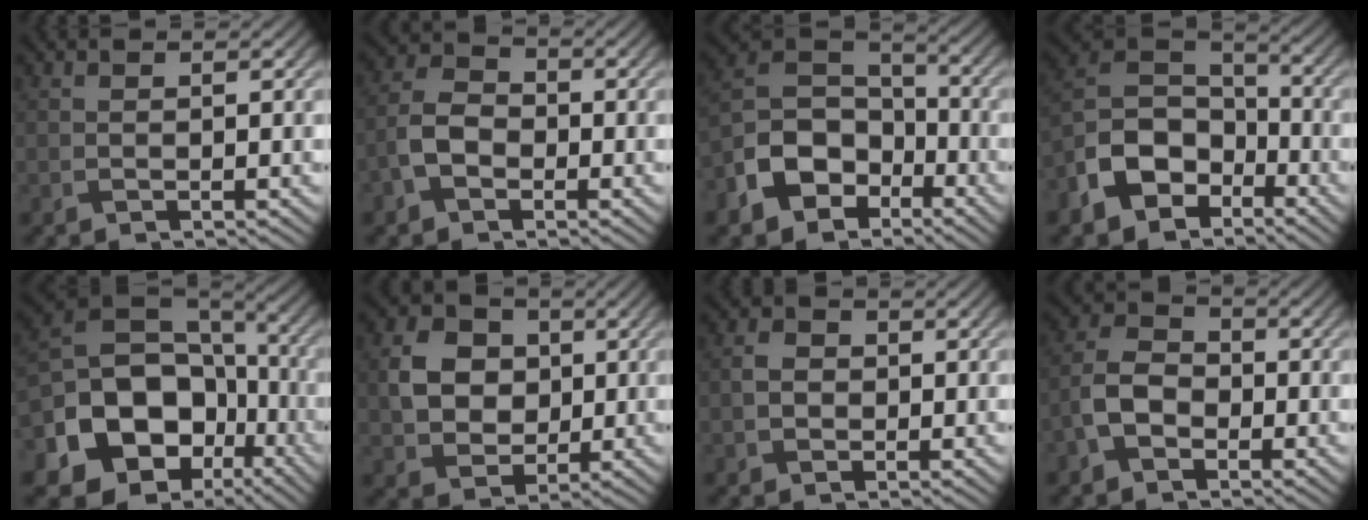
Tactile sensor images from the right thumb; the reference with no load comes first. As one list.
[{"total": 5.0, "force": [-2.0, 3.5, 3.1], "torque": [-0.070, 0.004, -0.048]}, {"total": 11.2, "force": [-5.7, 7.7, 5.8], "torque": [-0.138, -0.019, -0.123]}, {"total": 11.1, "force": [-5.7, 7.5, 5.8], "torque": [-0.135, -0.015, -0.126]}, {"total": 19.4, "force": [-5.8, 15.4, 10.3], "torque": [-0.225, -0.038, -0.094]}, {"total": 6.7, "force": [0.7, 5.7, 3.5], "torque": [-0.082, 0.006, 0.004]}, {"total": 2.2, "force": [-0.4, 1.8, 1.1], "torque": [-0.023, -0.001, -0.013]}, {"total": 5.7, "force": [-2.3, 3.9, 3.5], "torque": [-0.081, 0.004, -0.054]}]